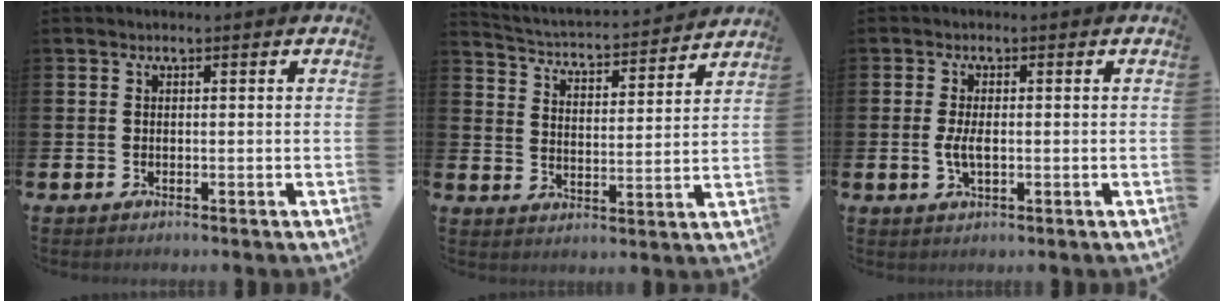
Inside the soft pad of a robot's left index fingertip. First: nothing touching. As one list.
[{"total": 4.1, "force": [4.0, 0.5, 0.6], "torque": [-0.032, -0.044, 0.060]}, {"total": 2.7, "force": [-0.1, 1.1, 2.4], "torque": [-0.038, 0.000, -0.005]}]